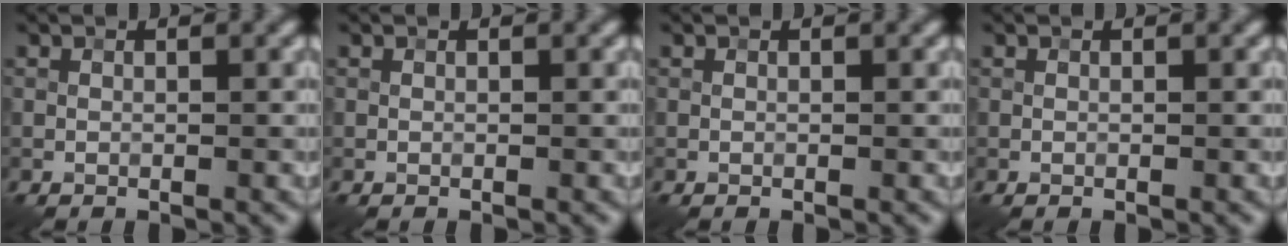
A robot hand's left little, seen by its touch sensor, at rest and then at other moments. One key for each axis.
{"total": 0.0}
{"total": 0.0}
{"total": 0.0}